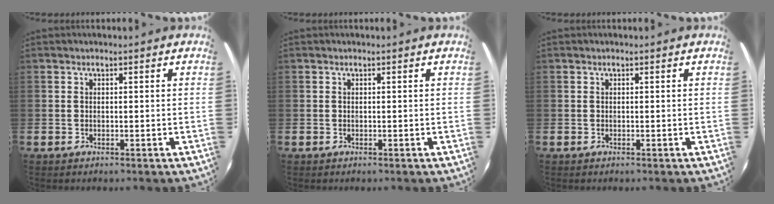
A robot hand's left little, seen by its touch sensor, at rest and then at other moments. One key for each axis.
{"total": 0.0}
{"total": 0.0}